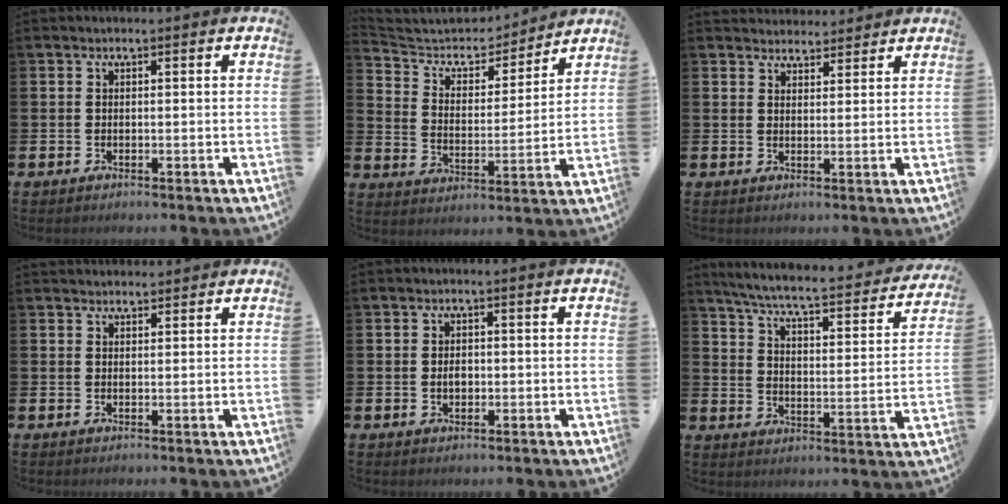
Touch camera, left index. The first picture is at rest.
{"total": 6.0, "force": [5.5, 2.2, 1.1], "torque": [-0.062, -0.042, 0.092]}
{"total": 3.3, "force": [3.2, 1.0, -0.2], "torque": [-0.004, -0.012, 0.059]}
{"total": 1.9, "force": [1.8, 0.6, 0.0], "torque": [0.004, -0.005, 0.031]}
{"total": 1.8, "force": [-0.1, 1.3, 1.3], "torque": [-0.009, 0.000, -0.006]}
{"total": 6.0, "force": [5.3, 0.5, 2.7], "torque": [-0.080, -0.042, 0.083]}